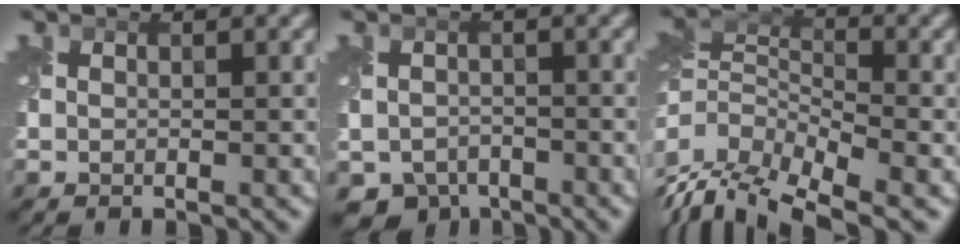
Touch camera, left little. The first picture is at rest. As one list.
[{"total": 5.3, "force": [-3.9, 3.3, 1.5], "torque": [-0.020, -0.022, -0.065]}, {"total": 8.8, "force": [-3.8, 4.4, 6.6], "torque": [-0.124, -0.007, -0.086]}]